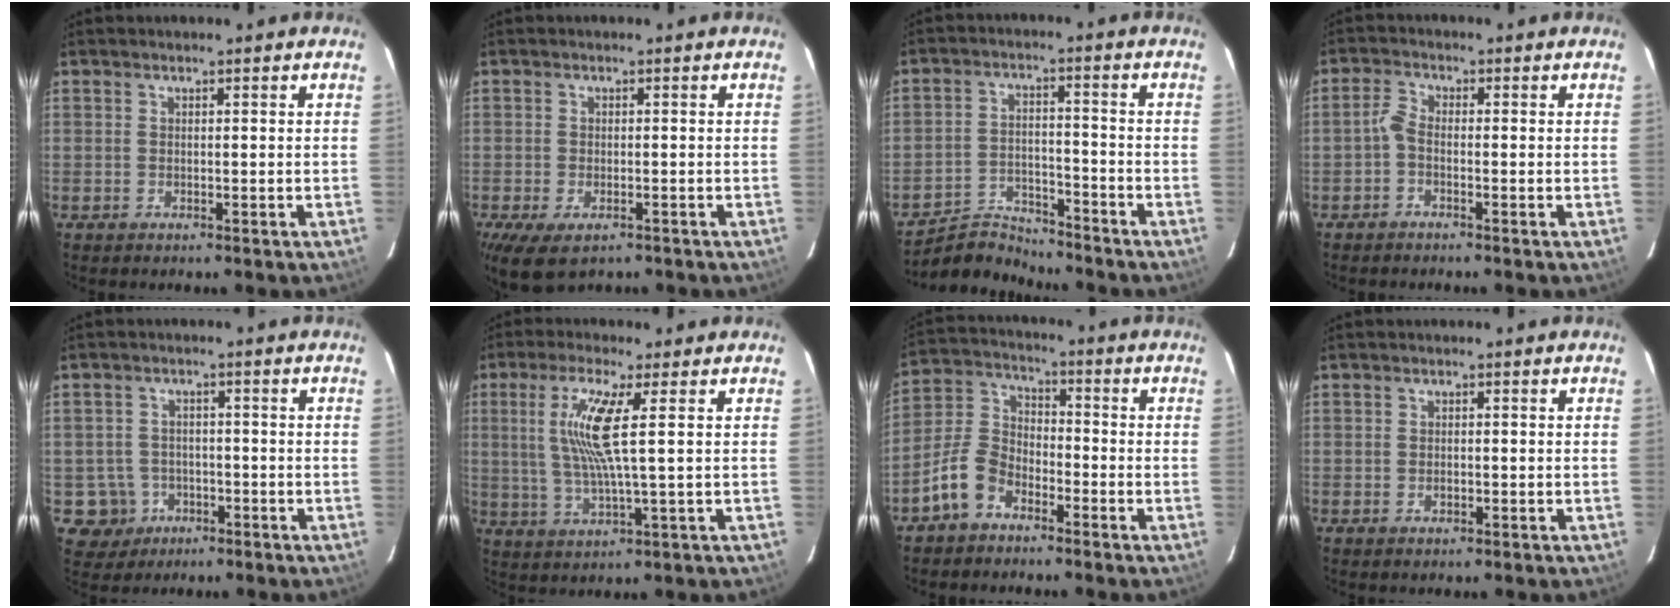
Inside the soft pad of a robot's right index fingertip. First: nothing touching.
{"total": 7.2, "force": [-4.2, 3.5, 4.7], "torque": [-0.100, -0.031, -0.066]}
{"total": 7.7, "force": [-7.5, 1.6, -0.7], "torque": [-0.012, 0.023, -0.133]}
{"total": 2.0, "force": [-1.2, 0.9, 1.4], "torque": [-0.040, 0.008, -0.028]}
{"total": 6.1, "force": [-2.3, 5.6, 0.4], "torque": [-0.024, 0.022, -0.030]}
{"total": 9.5, "force": [2.2, 0.0, 9.2], "torque": [-0.184, -0.004, 0.047]}
{"total": 8.4, "force": [-5.5, 5.0, 4.0], "torque": [-0.093, 0.025, -0.110]}
{"total": 1.0, "force": [-0.3, 0.8, 0.5], "torque": [-0.008, 0.000, -0.005]}